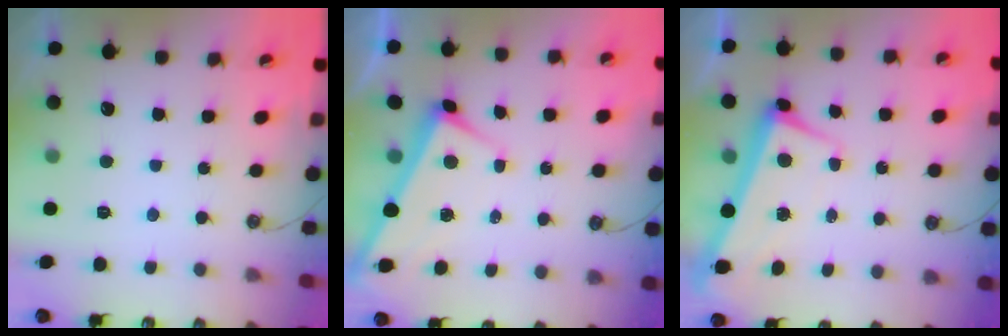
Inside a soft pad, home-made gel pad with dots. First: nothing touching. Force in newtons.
{"total": 3.1, "press": 3.1, "slide": 0.0}
{"total": 1.3, "press": 0.2, "slide": 1.3}